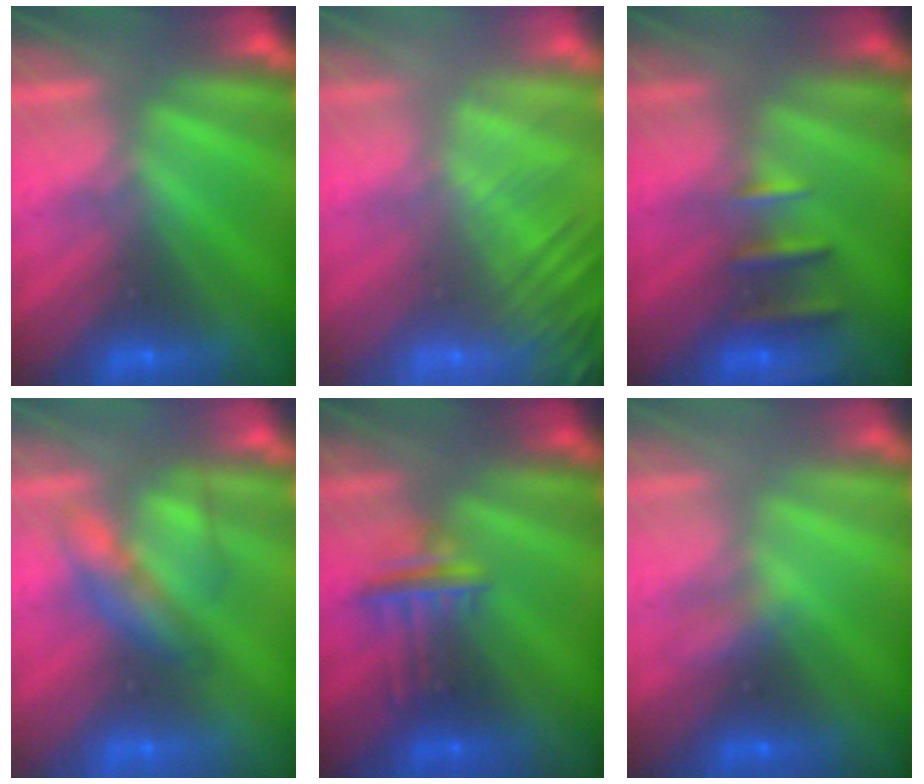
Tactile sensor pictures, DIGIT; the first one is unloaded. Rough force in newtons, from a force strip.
{"total": 5.7}
{"total": 2.4}
{"total": 2.3}
{"total": 2.8}
{"total": 2.1}